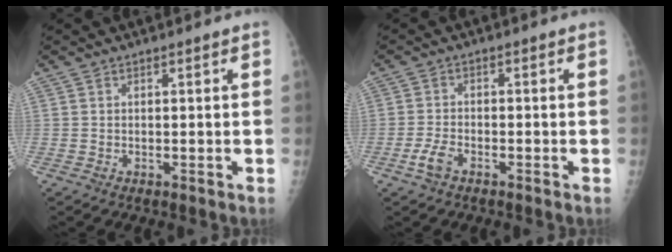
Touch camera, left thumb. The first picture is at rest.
{"total": 3.3, "force": [-2.0, 1.5, 2.0], "torque": [-0.045, 0.010, -0.039]}